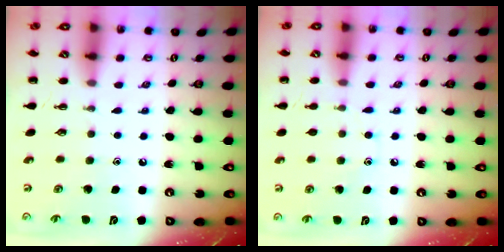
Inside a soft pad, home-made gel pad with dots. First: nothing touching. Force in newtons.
{"total": 6.5, "press": 6.1, "slide": 2.3}